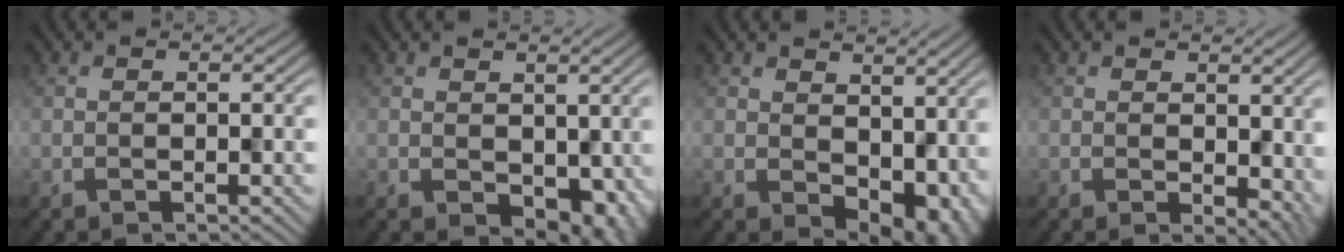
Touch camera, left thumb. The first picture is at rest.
{"total": 5.1, "force": [-0.9, 3.7, 3.4], "torque": [-0.055, -0.030, 0.006]}
{"total": 6.9, "force": [0.0, 4.8, 4.9], "torque": [-0.060, -0.031, 0.015]}
{"total": 4.1, "force": [-0.4, 2.6, 3.1], "torque": [-0.034, -0.019, 0.009]}